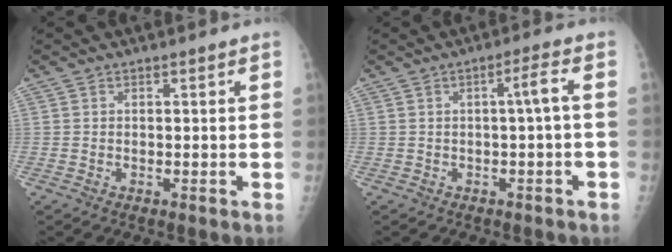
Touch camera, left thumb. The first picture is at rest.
{"total": 2.5, "force": [-0.3, -0.3, 2.5], "torque": [-0.045, 0.015, -0.002]}